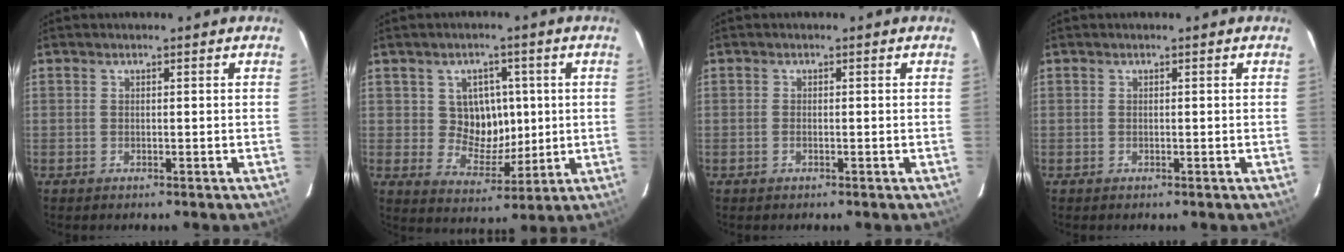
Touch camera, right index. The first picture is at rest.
{"total": 8.2, "force": [1.2, 7.3, 3.4], "torque": [-0.056, 0.004, 0.031]}
{"total": 0.8, "force": [-0.3, 0.4, 0.6], "torque": [-0.014, 0.000, -0.006]}
{"total": 0.0}